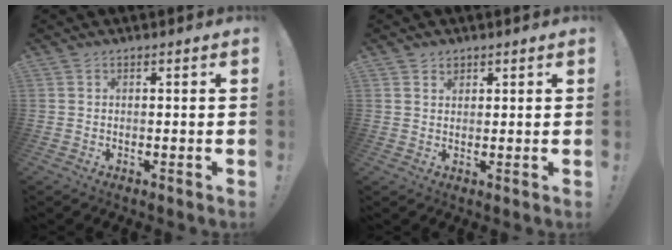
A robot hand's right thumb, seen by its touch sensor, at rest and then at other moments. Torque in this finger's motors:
{"motor_torque": [-0.05, -0.05, -0.05, 0.45, 0.11]}